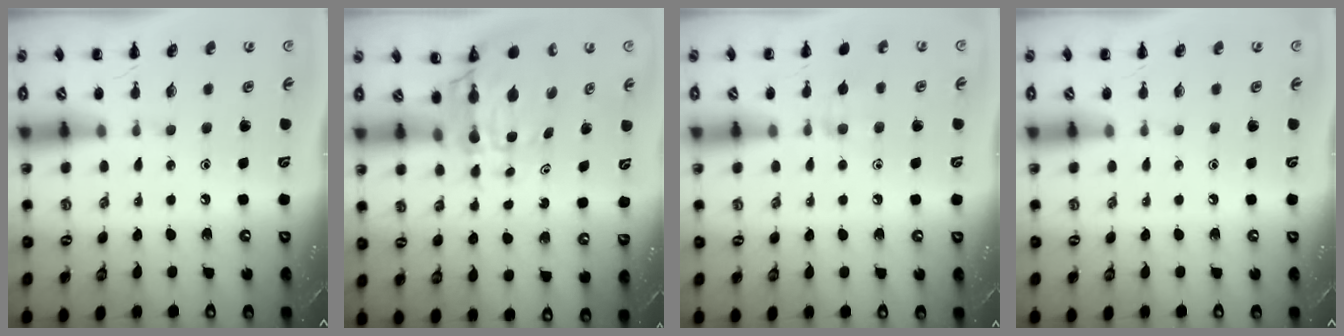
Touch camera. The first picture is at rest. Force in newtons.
{"total": 7.4, "press": 6.8, "slide": 2.7}
{"total": 7.2, "press": 6.8, "slide": 2.5}
{"total": 0.0}